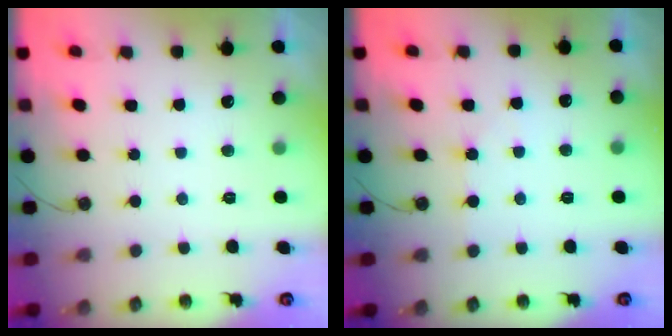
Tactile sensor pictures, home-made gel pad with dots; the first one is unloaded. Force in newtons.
{"total": 2.1, "press": 2.0, "slide": 0.5}